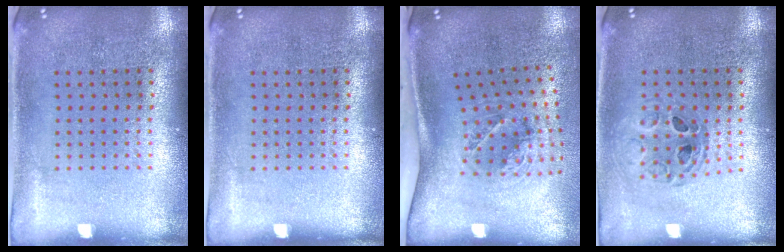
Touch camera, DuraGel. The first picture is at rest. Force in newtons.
{"total": 0.0}
{"total": 1.8, "press": 1.3, "slide": 1.3}
{"total": 0.8, "press": 0.8, "slide": 0.1}